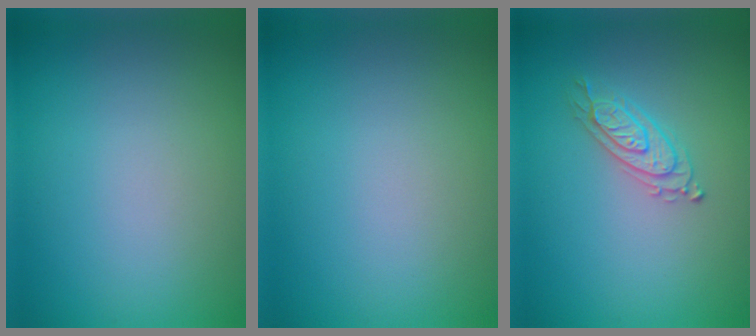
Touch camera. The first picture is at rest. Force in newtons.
{"total": 0.0}
{"total": 2.2, "press": 2.1, "slide": 0.4}